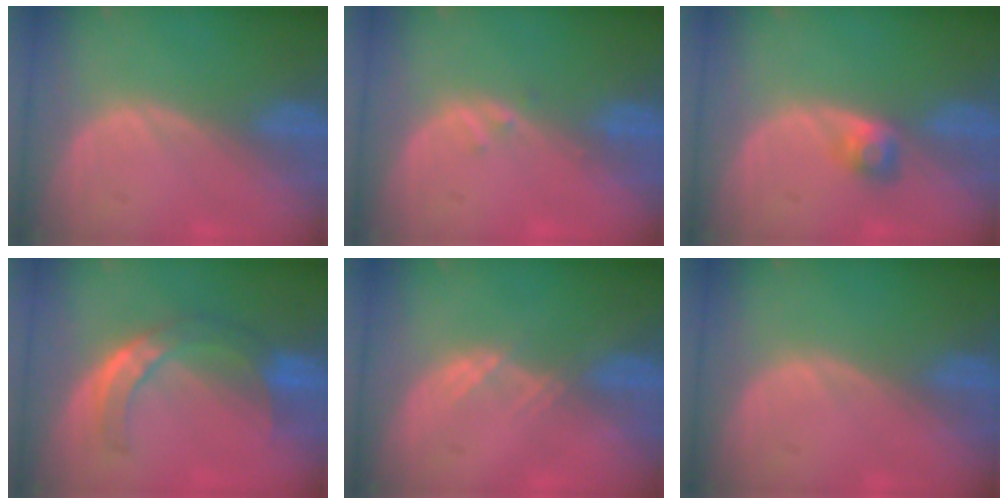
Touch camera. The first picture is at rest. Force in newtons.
{"total": 1.0, "press": 0.9, "slide": 0.5}
{"total": 2.5, "press": 2.4, "slide": 0.8}
{"total": 7.7, "press": 6.6, "slide": 4.0}
{"total": 1.5, "press": 1.3, "slide": 0.8}
{"total": 0.0}